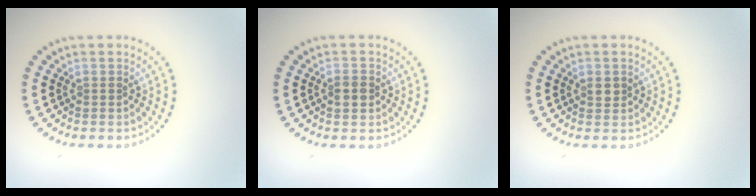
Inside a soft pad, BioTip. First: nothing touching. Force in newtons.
{"total": 1.6, "press": 1.5, "slide": 0.4}
{"total": 1.1, "press": 1.0, "slide": 0.4}